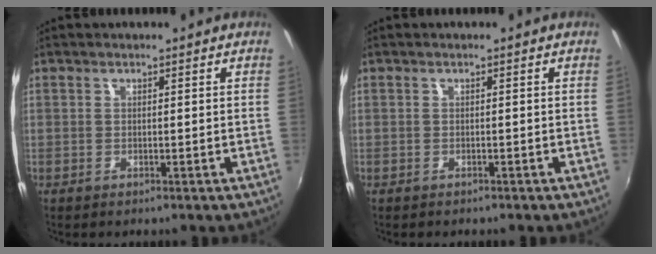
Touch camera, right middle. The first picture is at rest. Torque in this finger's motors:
{"motor_torque": [-0.19, -0.05, -0.06, 0.00]}